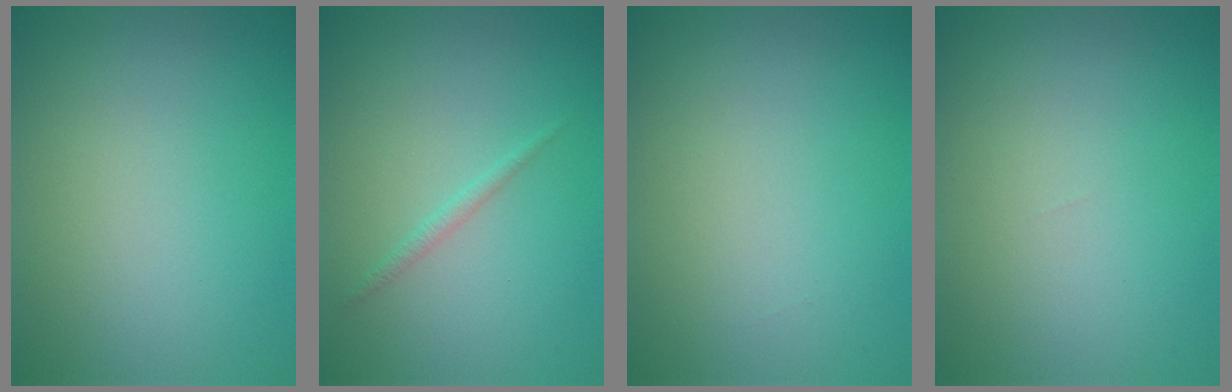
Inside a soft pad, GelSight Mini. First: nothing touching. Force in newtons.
{"total": 0.8, "press": 0.8, "slide": 0.1}
{"total": 0.0}
{"total": 0.0}